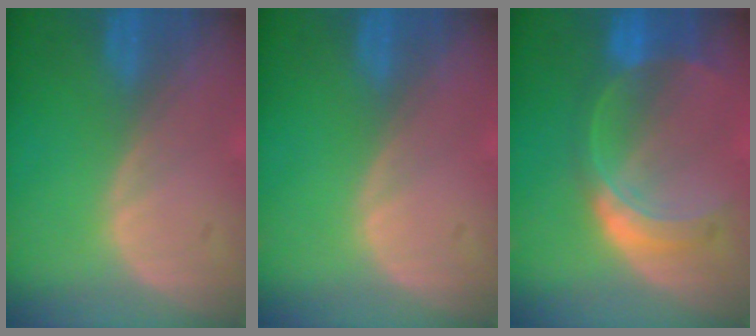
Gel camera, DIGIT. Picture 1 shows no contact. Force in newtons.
{"total": 0.0}
{"total": 7.6, "press": 6.6, "slide": 3.7}